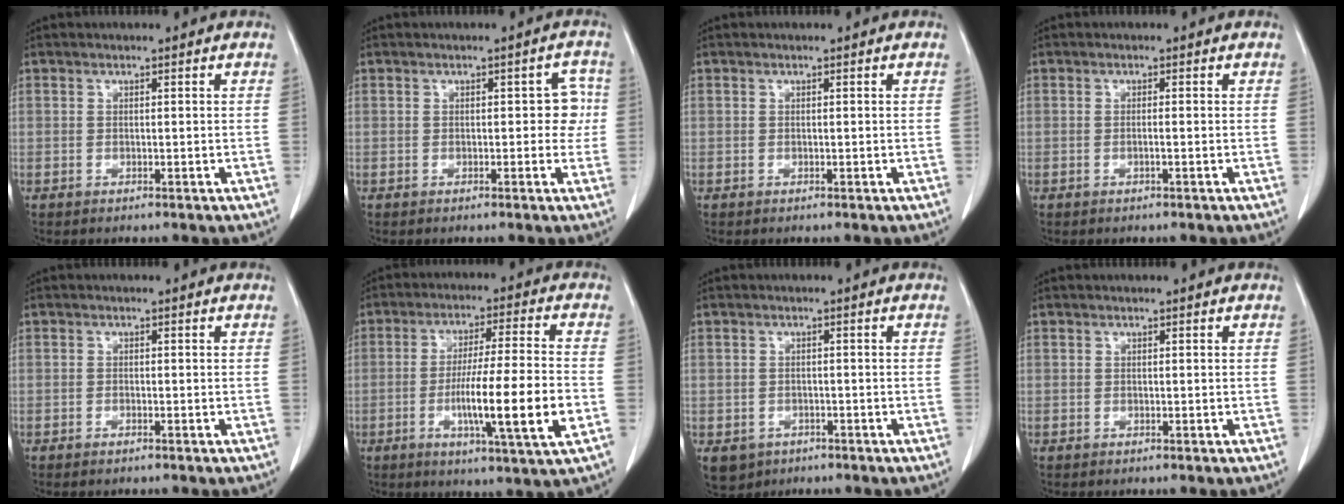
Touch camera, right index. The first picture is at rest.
{"total": 3.4, "force": [0.0, 2.0, 2.7], "torque": [-0.019, 0.023, -0.002]}
{"total": 0.0}
{"total": 0.7, "force": [-0.2, -0.2, 0.6], "torque": [-0.013, 0.000, -0.004]}
{"total": 0.8, "force": [-0.7, 0.2, 0.4], "torque": [-0.013, -0.002, -0.009]}
{"total": 13.9, "force": [-3.6, -0.3, 13.4], "torque": [-0.233, -0.014, -0.063]}
{"total": 4.6, "force": [-2.6, 3.6, 1.0], "torque": [-0.015, 0.002, -0.034]}
{"total": 0.0}